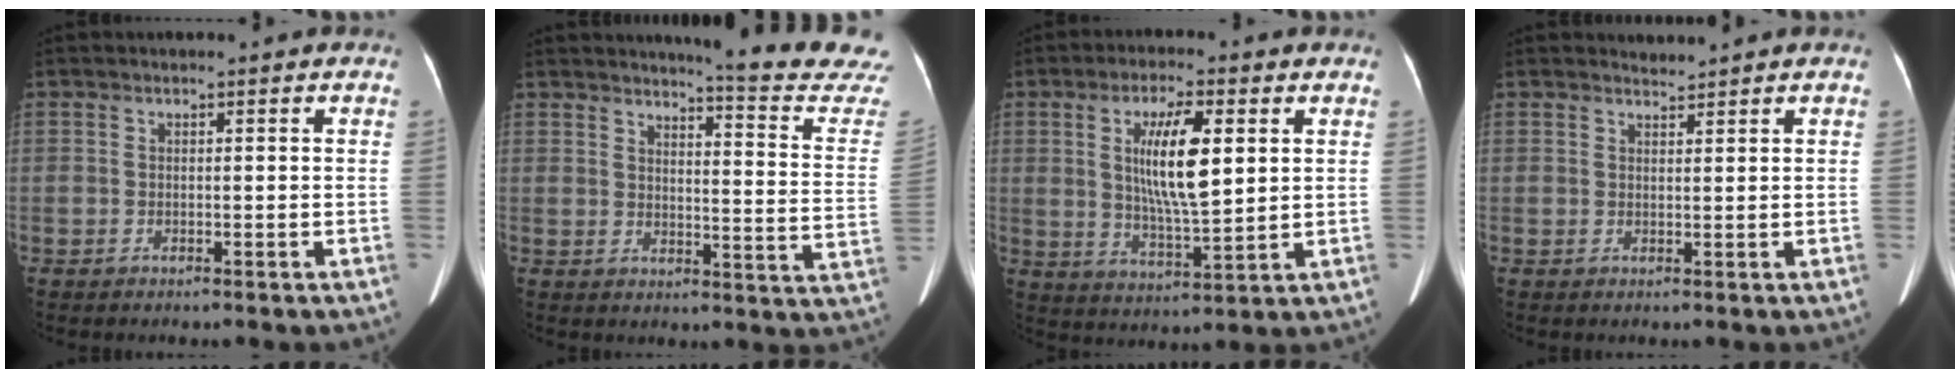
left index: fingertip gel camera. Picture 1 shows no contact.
{"total": 15.7, "force": [15.1, -1.6, 3.9], "torque": [-0.048, -0.133, 0.159]}
{"total": 9.9, "force": [2.3, 1.8, 9.5], "torque": [-0.175, -0.010, 0.044]}
{"total": 1.1, "force": [1.0, -0.3, -0.3], "torque": [-0.006, -0.001, 0.020]}